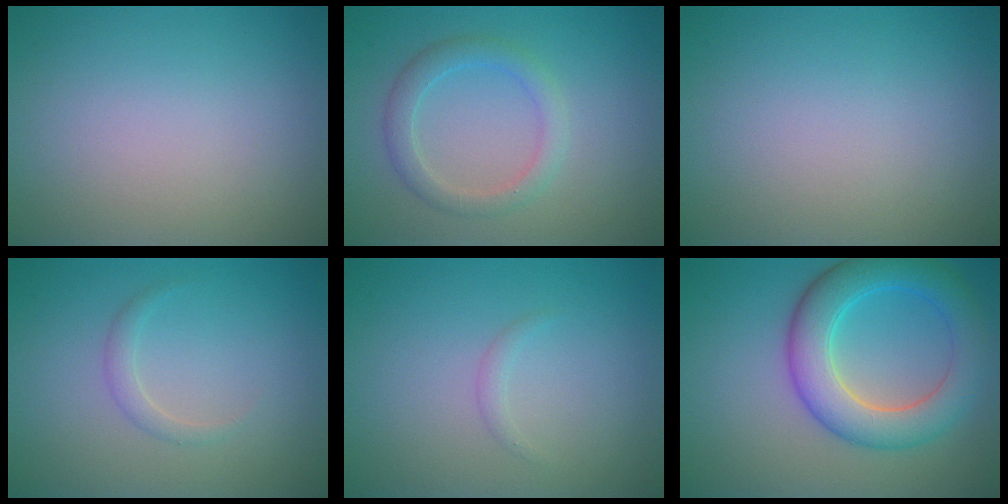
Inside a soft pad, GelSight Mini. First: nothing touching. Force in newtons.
{"total": 2.5, "press": 2.5, "slide": 0.0}
{"total": 0.0}
{"total": 1.1, "press": 1.1, "slide": 0.1}
{"total": 0.6, "press": 0.6, "slide": 0.0}
{"total": 6.7, "press": 6.7, "slide": 0.3}